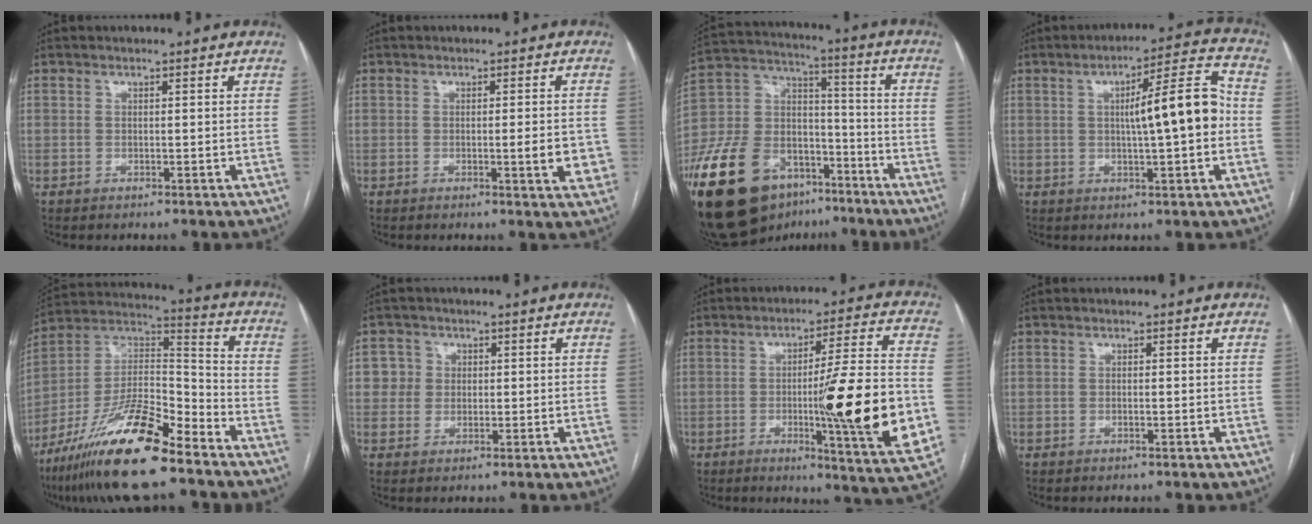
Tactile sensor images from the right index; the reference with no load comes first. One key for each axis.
{"total": 4.2, "fx": -0.8, "fy": 0.8, "fz": 4.0, "tx": -0.049, "ty": -0.002, "tz": -0.009}
{"total": 24.0, "fx": -14.2, "fy": 14.0, "fz": 13.3, "tx": -0.302, "ty": 0.032, "tz": -0.245}
{"total": 10.8, "fx": 0.1, "fy": 1.2, "fz": 10.7, "tx": -0.159, "ty": 0.025, "tz": 0.000}
{"total": 19.5, "fx": -13.6, "fy": 3.5, "fz": 13.5, "tx": -0.277, "ty": -0.006, "tz": -0.244}
{"total": 3.2, "fx": 0.6, "fy": 3.1, "fz": 0.2, "tx": 0.010, "ty": 0.008, "tz": 0.008}
{"total": 19.8, "fx": -3.6, "fy": 0.1, "fz": 19.5, "tx": -0.250, "ty": -0.016, "tz": -0.047}
{"total": 0.0}